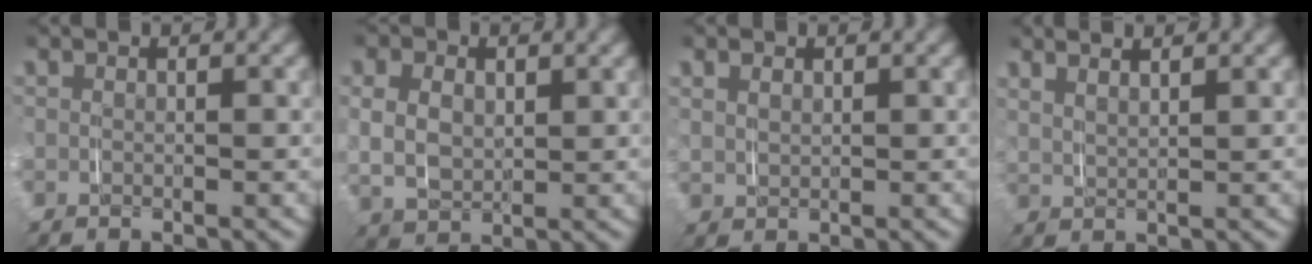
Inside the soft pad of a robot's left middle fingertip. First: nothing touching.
{"total": 5.8, "force": [1.1, 4.7, 3.3], "torque": [-0.085, -0.008, 0.025]}
{"total": 1.6, "force": [1.0, 1.1, 0.6], "torque": [-0.017, -0.001, 0.023]}
{"total": 3.4, "force": [2.7, 1.1, 1.6], "torque": [-0.026, 0.007, 0.048]}